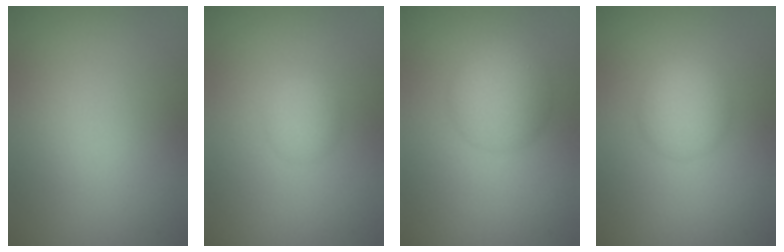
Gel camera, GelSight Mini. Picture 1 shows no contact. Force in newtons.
{"total": 1.5, "press": 1.5, "slide": 0.1}
{"total": 3.9, "press": 3.9, "slide": 0.1}
{"total": 2.9, "press": 2.9, "slide": 0.1}